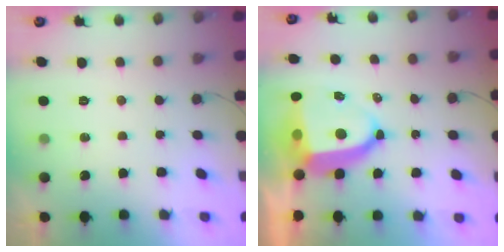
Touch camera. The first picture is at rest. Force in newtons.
{"total": 10.5, "press": 10.4, "slide": 1.1}